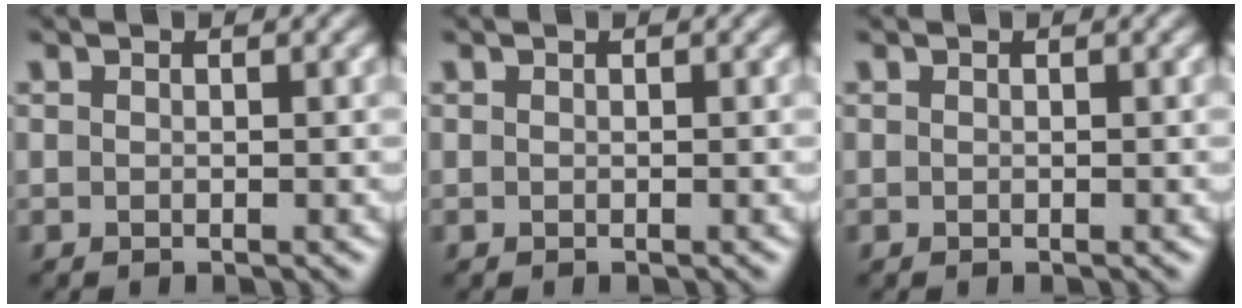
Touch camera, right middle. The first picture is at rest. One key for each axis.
{"total": 0.0}
{"total": 0.0}